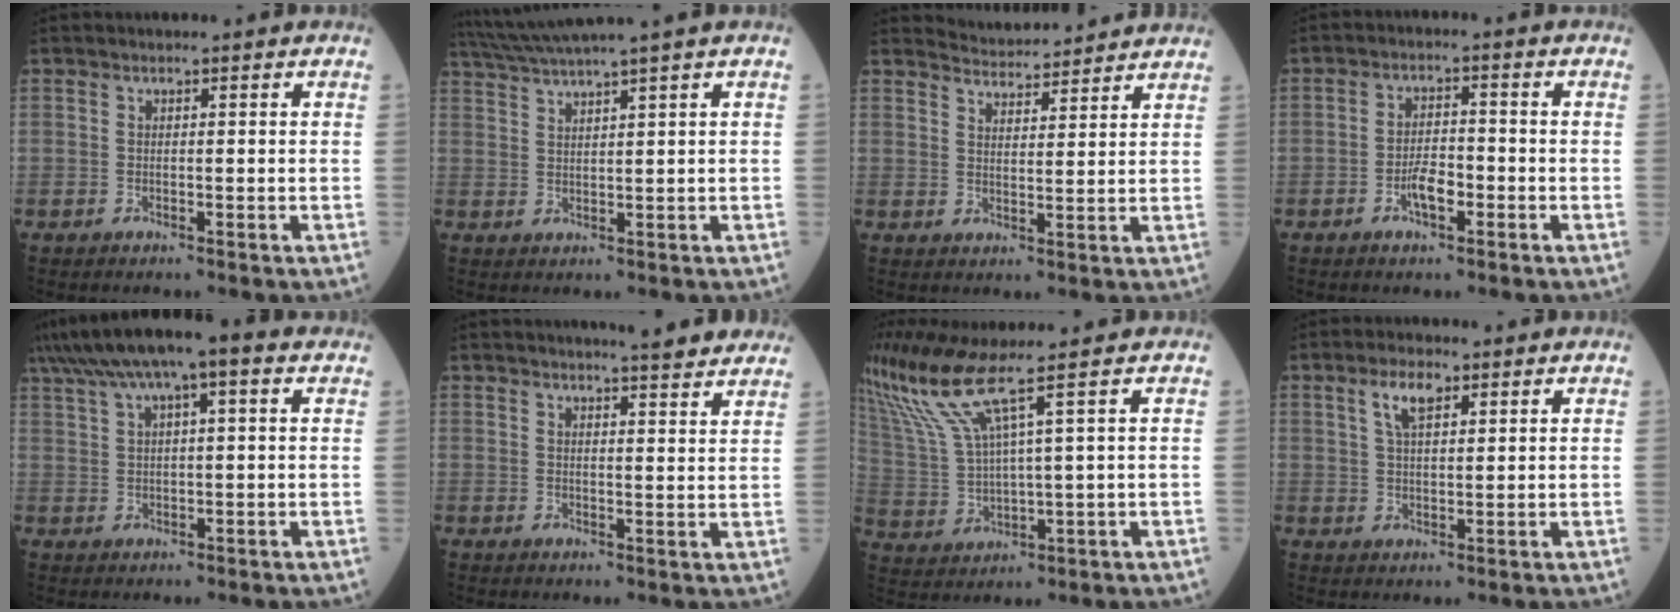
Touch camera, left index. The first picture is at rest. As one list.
[{"total": 6.1, "force": [5.0, -2.1, 2.7], "torque": [-0.053, 0.012, 0.097]}, {"total": 6.7, "force": [6.6, 0.8, 0.4], "torque": [-0.013, 0.020, 0.093]}, {"total": 3.9, "force": [-1.9, 1.4, 3.1], "torque": [-0.060, 0.001, -0.038]}, {"total": 12.8, "force": [7.6, 2.9, 9.9], "torque": [-0.182, 0.054, 0.123]}, {"total": 7.3, "force": [6.6, 0.5, 3.0], "torque": [-0.036, -0.003, 0.067]}, {"total": 9.0, "force": [6.2, -1.4, 6.3], "torque": [-0.145, 0.004, 0.137]}, {"total": 4.4, "force": [2.3, 1.5, 3.4], "torque": [-0.073, 0.009, 0.047]}]